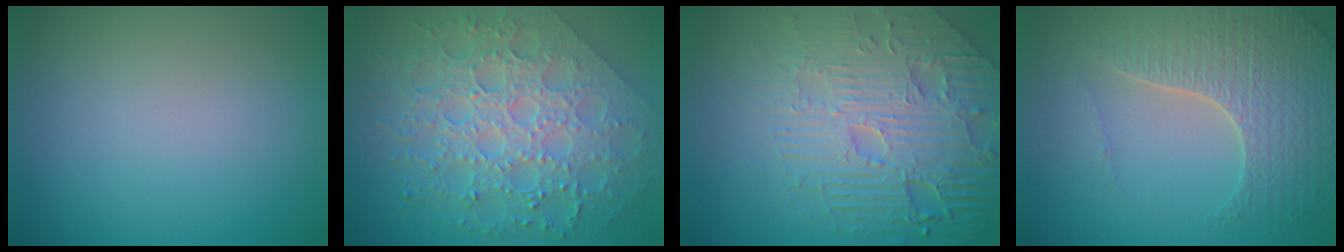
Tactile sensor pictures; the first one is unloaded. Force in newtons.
{"total": 8.4, "press": 6.2, "slide": 5.6}
{"total": 7.1, "press": 5.8, "slide": 4.1}
{"total": 4.9, "press": 4.4, "slide": 2.3}